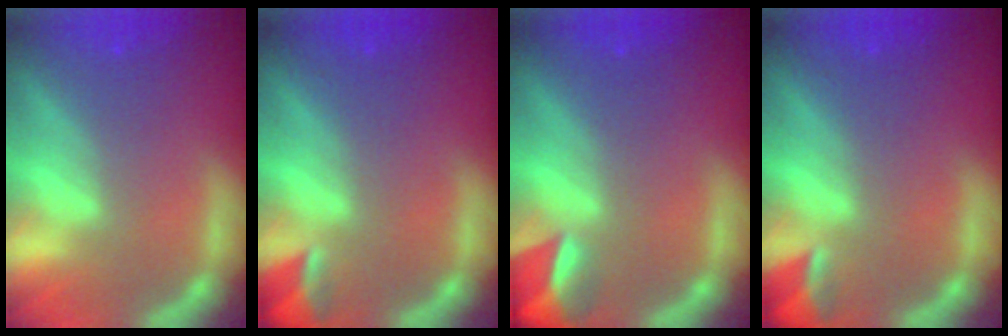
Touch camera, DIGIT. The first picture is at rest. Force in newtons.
{"total": 2.4}
{"total": 4.4}
{"total": 2.4}